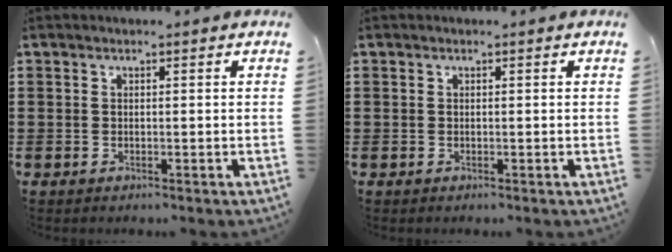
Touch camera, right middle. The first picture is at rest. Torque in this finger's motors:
{"motor_torque": [0.00, 0.00, 0.00, 0.00]}